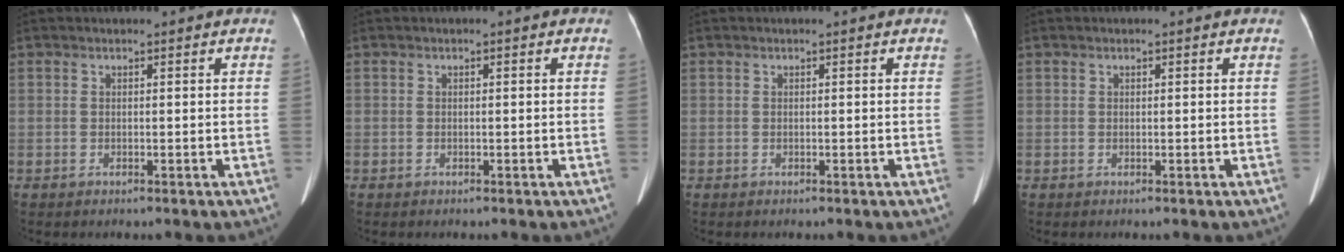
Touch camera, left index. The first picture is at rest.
{"total": 0.6, "force": [-0.3, 0.6, -0.1], "torque": [0.000, 0.007, -0.006]}
{"total": 0.0}
{"total": 0.0}